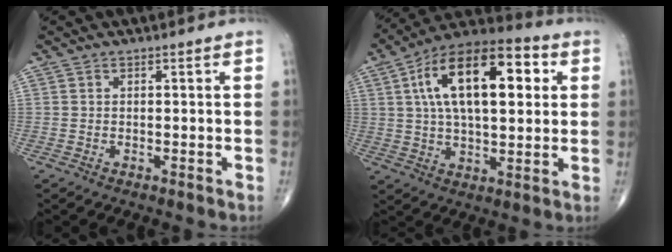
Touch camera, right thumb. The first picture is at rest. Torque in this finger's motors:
{"motor_torque": [0.64, 4.37, 2.02, 0.74, 0.60]}